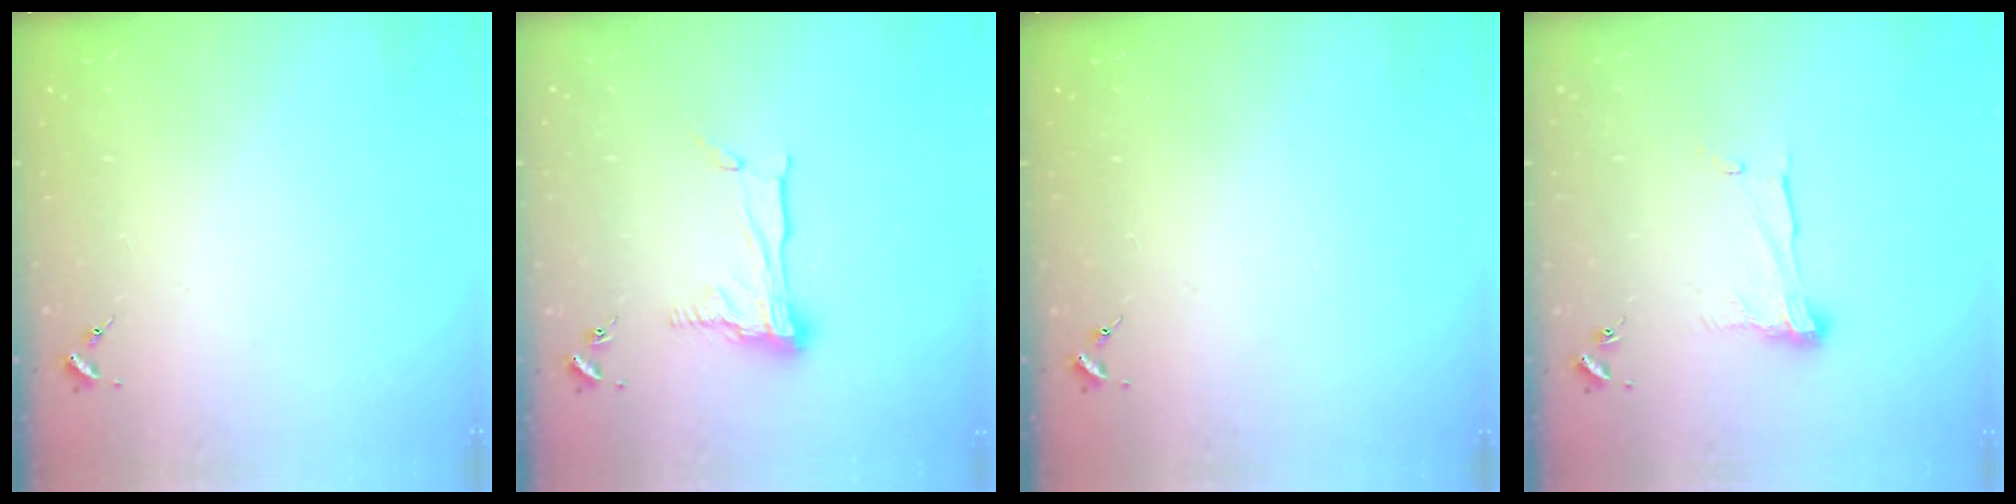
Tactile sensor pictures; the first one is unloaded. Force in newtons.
{"total": 13.5, "press": 13.5, "slide": 1.2}
{"total": 0.0}
{"total": 9.0, "press": 9.0, "slide": 0.4}